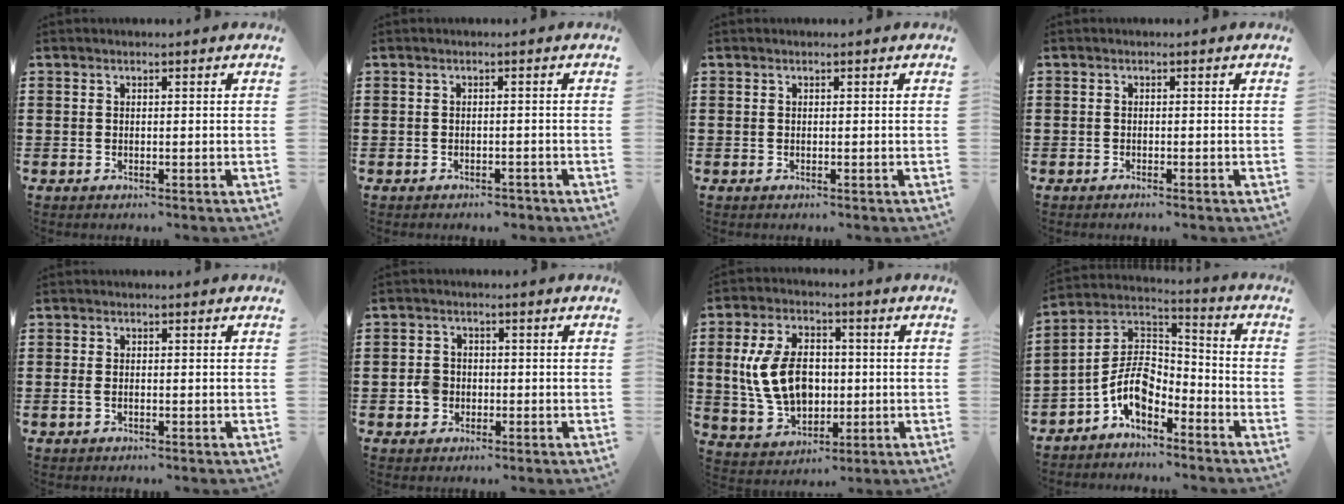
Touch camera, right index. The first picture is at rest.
{"total": 1.0, "force": [-1.0, 0.3, 0.1], "torque": [-0.007, 0.002, -0.021]}
{"total": 0.0}
{"total": 0.6, "force": [-0.6, -0.1, 0.1], "torque": [-0.004, -0.003, -0.012]}
{"total": 1.2, "force": [-0.3, 0.6, 0.9], "torque": [-0.019, 0.002, -0.007]}
{"total": 3.2, "force": [-0.8, 2.8, 1.3], "torque": [-0.039, 0.004, -0.019]}
{"total": 10.9, "force": [0.3, 7.3, 8.1], "torque": [-0.191, 0.013, 0.004]}
{"total": 8.0, "force": [-4.4, 4.2, 5.3], "torque": [-0.132, -0.013, -0.093]}